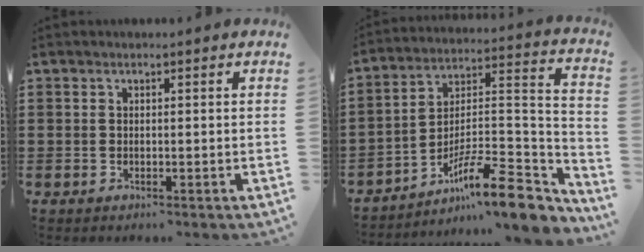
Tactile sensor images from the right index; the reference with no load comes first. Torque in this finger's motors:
{"motor_torque": [0.92, 1.22, -0.39, -0.21]}